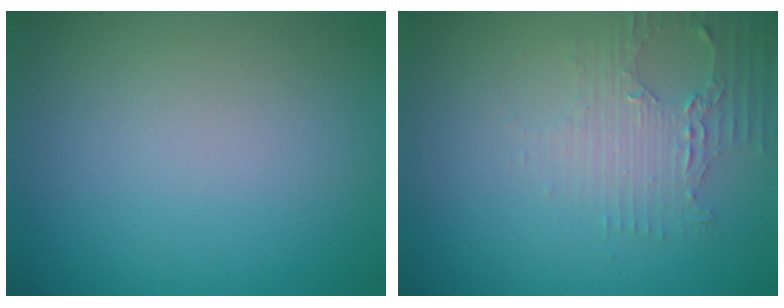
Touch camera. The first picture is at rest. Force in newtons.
{"total": 2.7, "press": 2.4, "slide": 1.3}